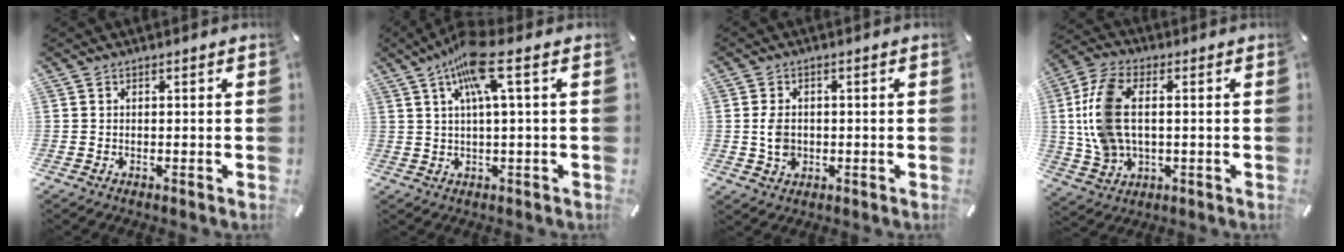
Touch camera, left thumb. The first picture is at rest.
{"total": 11.2, "force": [4.0, 2.0, 10.2], "torque": [-0.187, -0.001, 0.070]}
{"total": 4.7, "force": [-0.4, 3.6, 2.9], "torque": [-0.067, 0.003, -0.010]}
{"total": 12.0, "force": [0.7, 7.9, 8.9], "torque": [-0.219, 0.005, 0.012]}